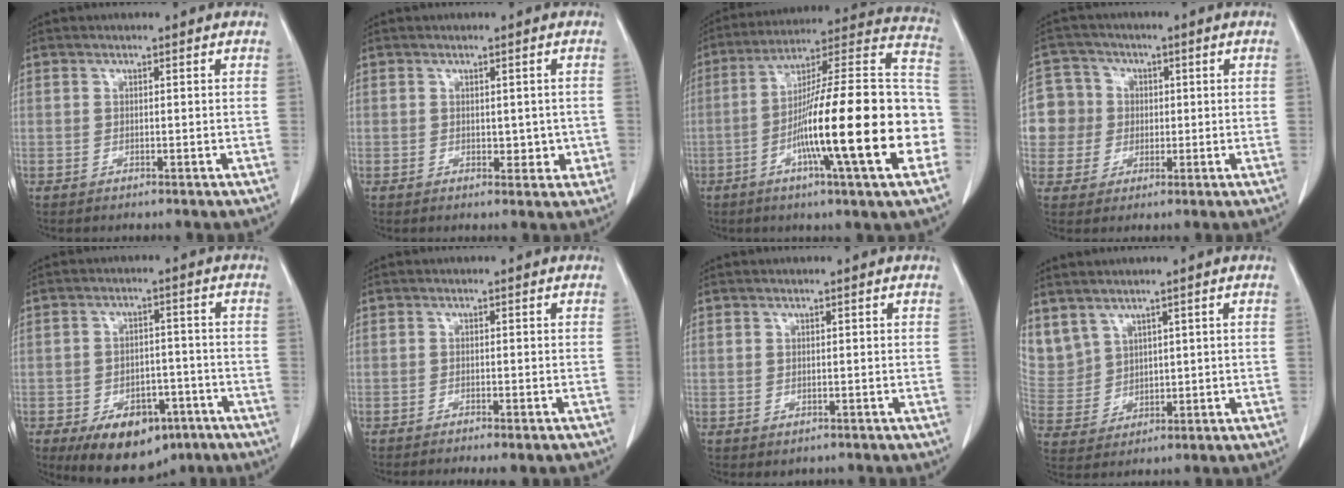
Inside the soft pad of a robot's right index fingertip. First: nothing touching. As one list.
[{"total": 2.8, "force": [-0.1, 1.9, 2.0], "torque": [-0.017, 0.000, 0.003]}, {"total": 25.5, "force": [-6.6, 1.4, 24.6], "torque": [-0.317, 0.003, -0.115]}, {"total": 8.4, "force": [0.6, 8.4, 0.6], "torque": [-0.019, 0.033, 0.018]}, {"total": 11.3, "force": [-6.6, 6.6, 6.4], "torque": [-0.093, 0.006, -0.092]}, {"total": 6.1, "force": [-5.2, 0.8, 3.2], "torque": [-0.032, -0.007, -0.069]}, {"total": 0.9, "force": [-0.2, 0.9, 0.2], "torque": [-0.005, 0.003, 0.002]}, {"total": 10.5, "force": [5.7, 8.4, 2.8], "torque": [-0.103, 0.029, 0.148]}]